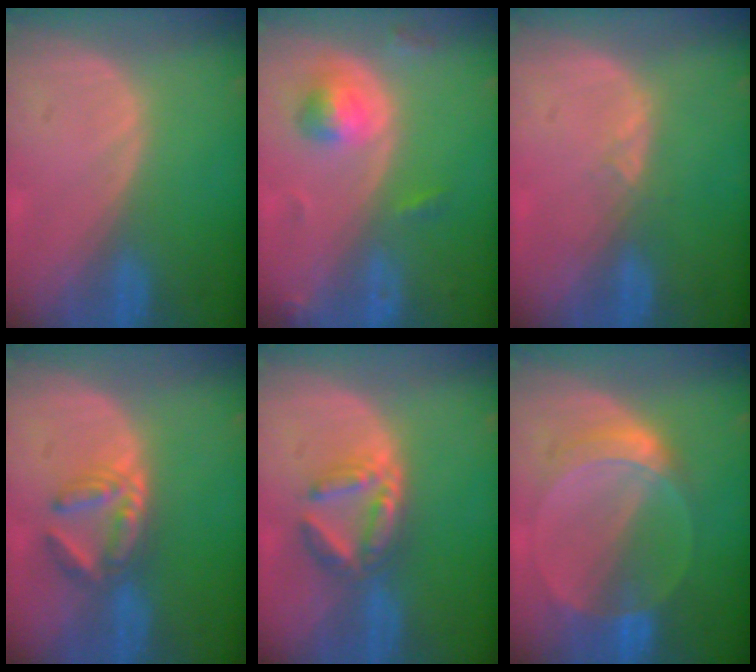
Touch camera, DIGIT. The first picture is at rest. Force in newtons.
{"total": 4.7, "press": 4.7, "slide": 0.4}
{"total": 1.4, "press": 1.2, "slide": 0.8}
{"total": 5.9, "press": 5.3, "slide": 2.5}
{"total": 6.0, "press": 5.7, "slide": 1.8}
{"total": 6.2, "press": 5.7, "slide": 2.5}